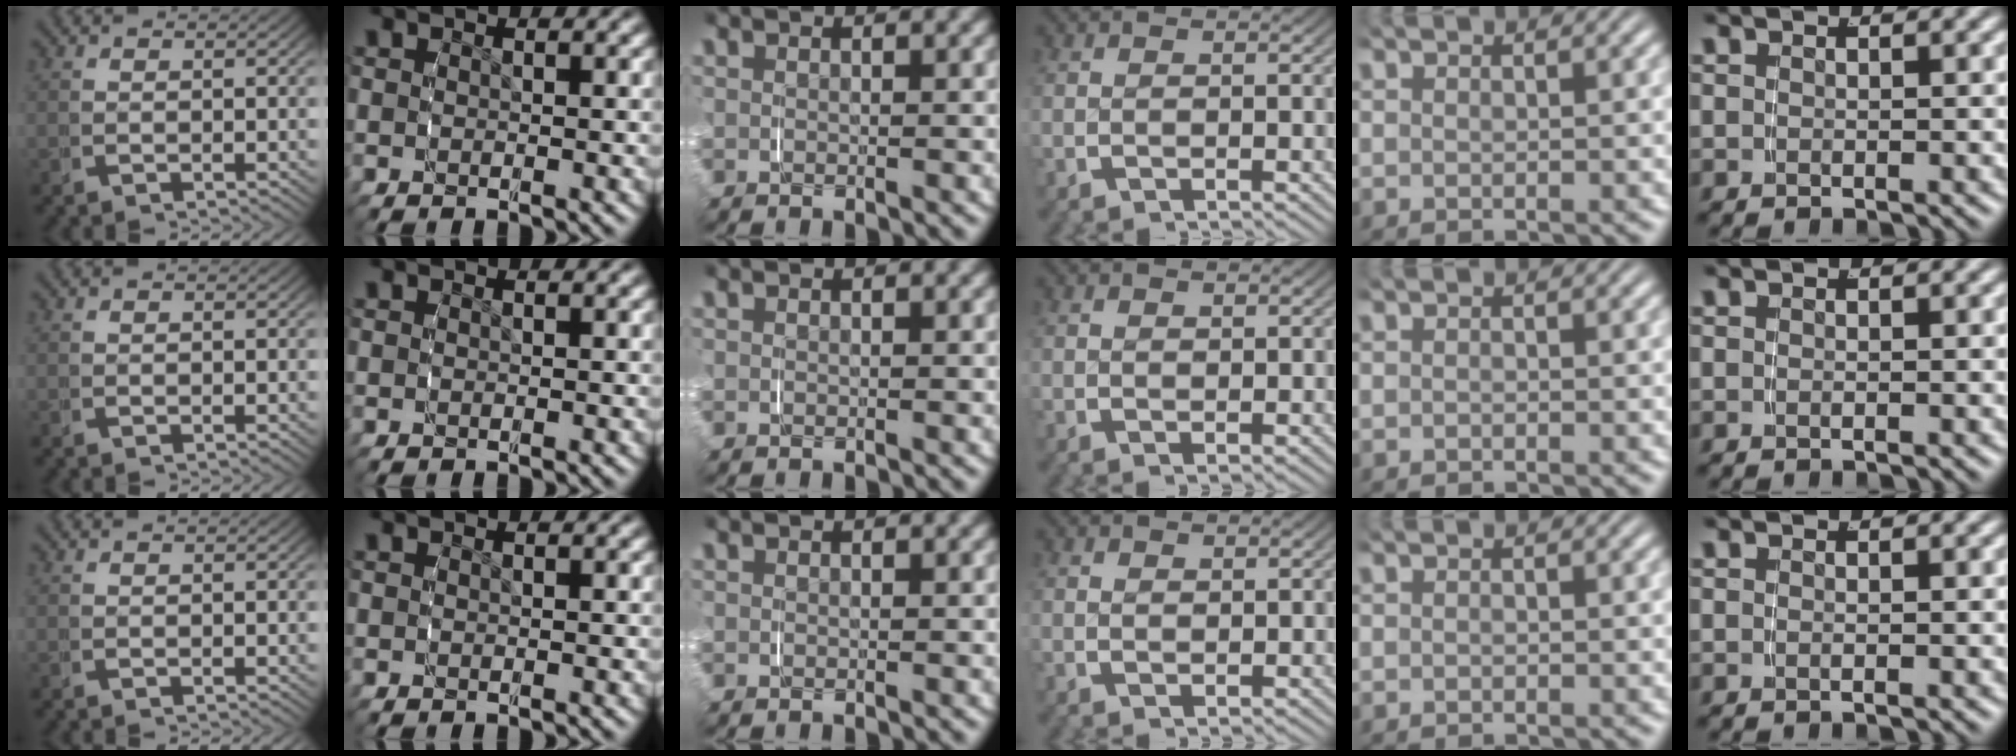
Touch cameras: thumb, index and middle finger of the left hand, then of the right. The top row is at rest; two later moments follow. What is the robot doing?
{"motion": "grasp_and_lifting", "object": "napkin"}